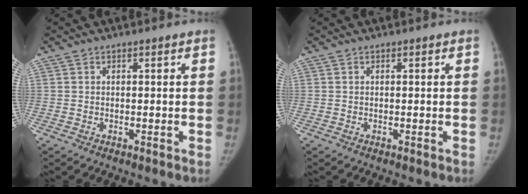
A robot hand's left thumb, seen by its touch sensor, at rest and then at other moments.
{"total": 0.0}